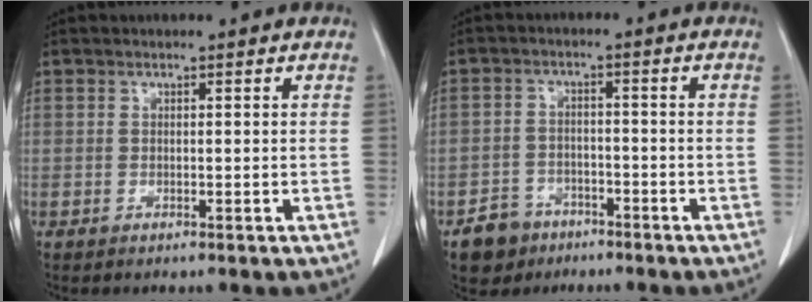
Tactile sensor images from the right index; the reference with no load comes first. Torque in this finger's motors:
{"motor_torque": [-0.41, -0.04, -0.61, -0.21]}